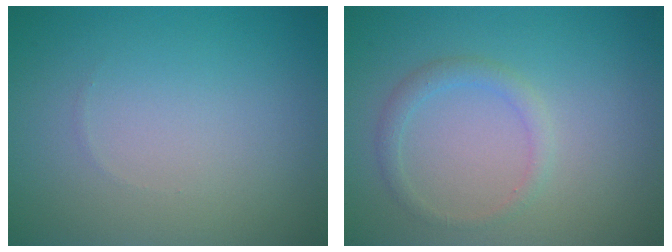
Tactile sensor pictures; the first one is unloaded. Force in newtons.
{"total": 1.5, "press": 1.5, "slide": 0.1}